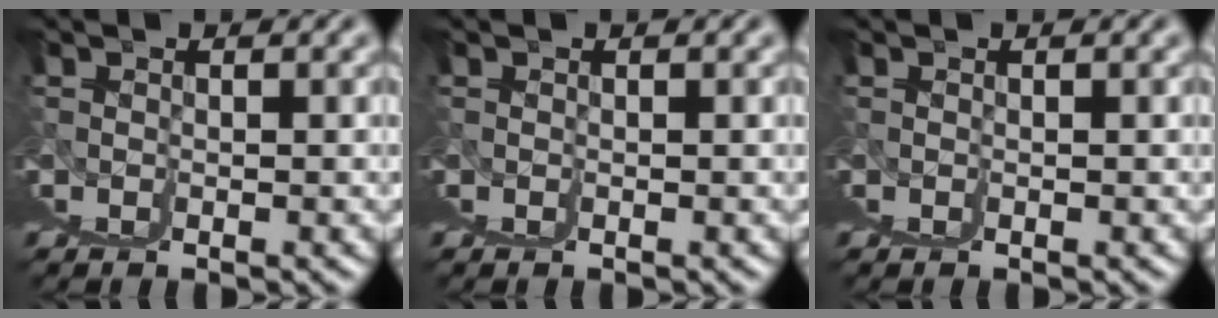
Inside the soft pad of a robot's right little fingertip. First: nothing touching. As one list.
[{"total": 0.0}, {"total": 0.0}]